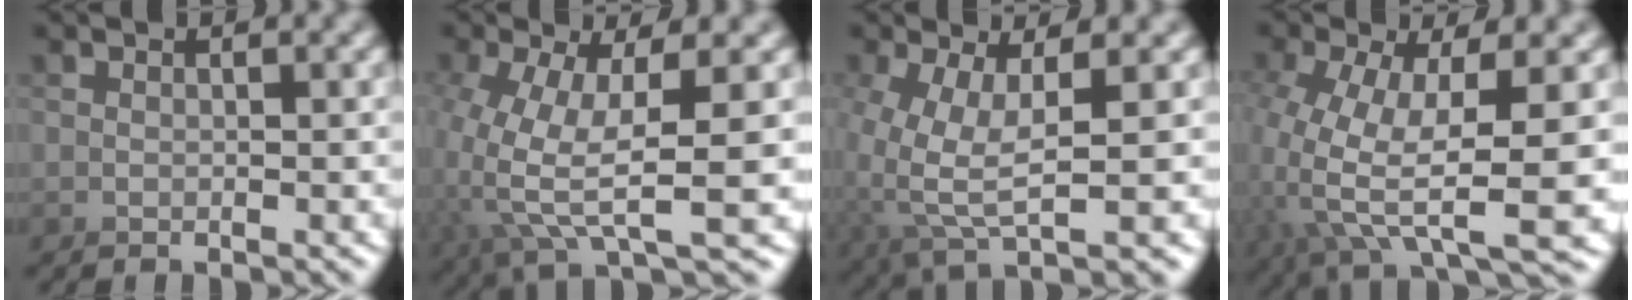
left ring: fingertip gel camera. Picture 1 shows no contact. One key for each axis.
{"total": 3.4, "fx": 0.5, "fy": -2.1, "fz": 2.6, "tx": -0.080, "ty": 0.023, "tz": -0.001}
{"total": 2.9, "fx": 0.3, "fy": -2.5, "fz": 1.4, "tx": -0.050, "ty": 0.010, "tz": 0.005}
{"total": 4.1, "fx": 1.0, "fy": -0.7, "fz": 3.9, "tx": -0.105, "ty": 0.014, "tz": 0.010}